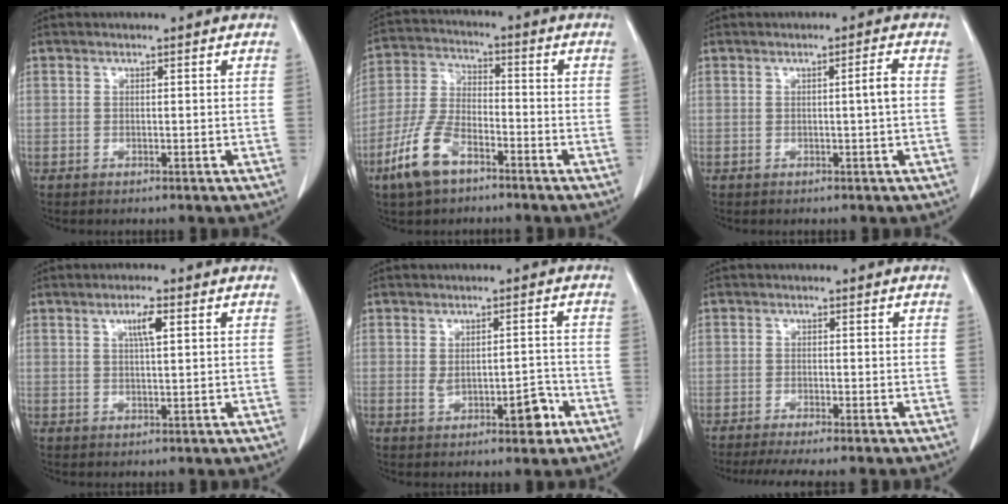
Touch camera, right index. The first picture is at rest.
{"total": 9.9, "force": [-5.9, 4.4, 6.6], "torque": [-0.157, 0.000, -0.118]}
{"total": 2.1, "force": [-0.1, -0.4, 2.0], "torque": [-0.030, 0.000, -0.001]}
{"total": 3.1, "force": [1.2, 0.3, 2.8], "torque": [-0.050, 0.000, 0.020]}
{"total": 5.3, "force": [-1.6, 2.1, 4.5], "torque": [-0.063, 0.006, -0.011]}
{"total": 6.2, "force": [-5.3, -0.2, 3.1], "torque": [-0.035, -0.013, -0.082]}